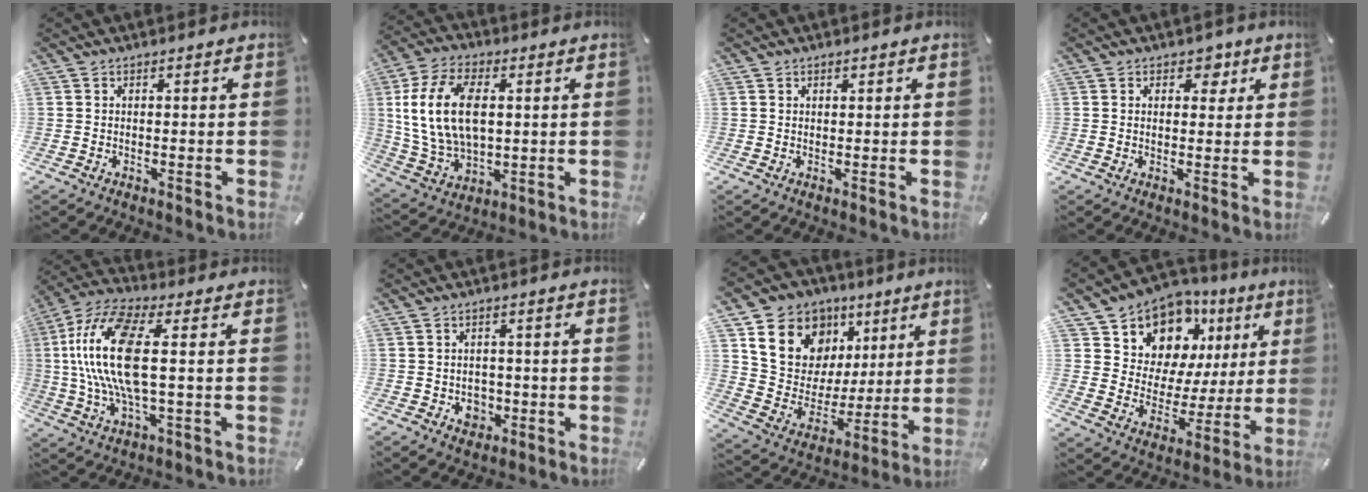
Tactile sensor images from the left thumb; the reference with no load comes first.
{"total": 15.9, "force": [2.6, 10.4, 11.7], "torque": [-0.266, 0.008, 0.046]}
{"total": 0.7, "force": [0.4, 0.5, 0.1], "torque": [-0.002, 0.002, 0.008]}
{"total": 4.4, "force": [2.0, 3.2, 2.3], "torque": [-0.011, -0.006, 0.025]}
{"total": 17.2, "force": [1.5, 6.8, 15.8], "torque": [-0.341, -0.014, 0.020]}
{"total": 4.2, "force": [-1.1, 3.7, 1.6], "torque": [-0.011, 0.000, -0.020]}
{"total": 17.2, "force": [8.2, 13.8, 6.1], "torque": [-0.110, -0.040, 0.164]}
{"total": 12.4, "force": [8.8, 8.3, 2.6], "torque": [-0.049, -0.088, 0.156]}